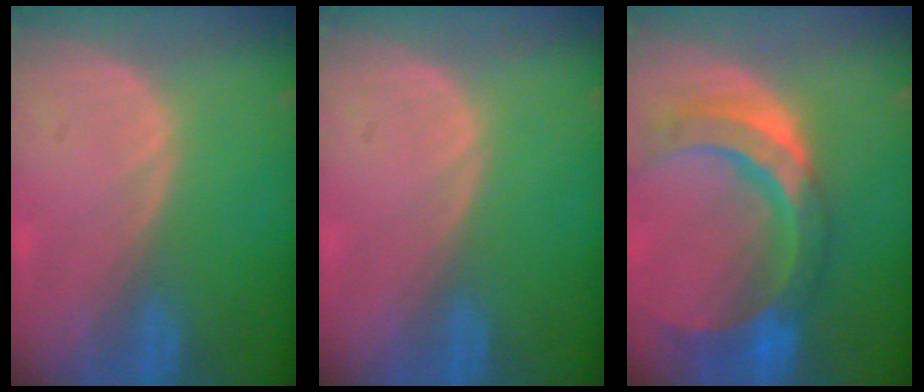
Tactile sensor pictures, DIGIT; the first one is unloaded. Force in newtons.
{"total": 0.0}
{"total": 11.5, "press": 9.8, "slide": 5.9}